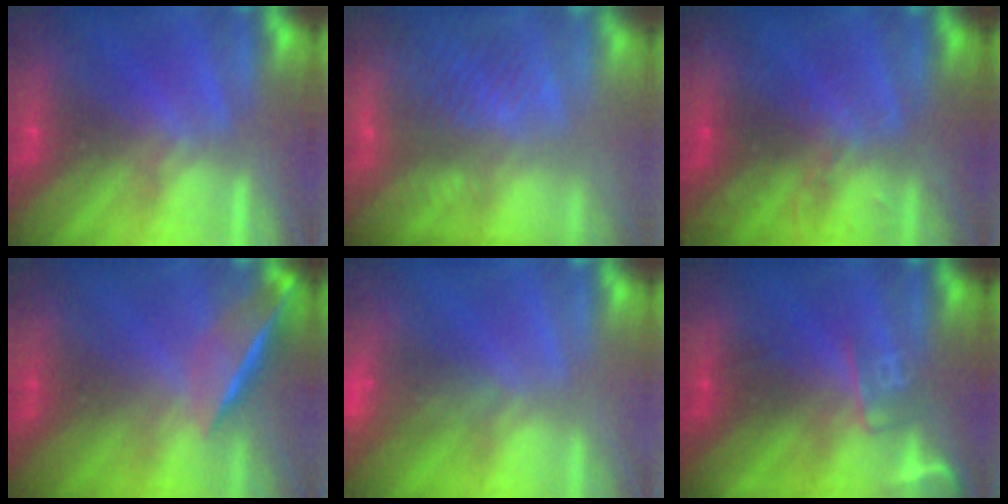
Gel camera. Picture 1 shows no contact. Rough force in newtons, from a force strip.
{"total": 9.4}
{"total": 2.9}
{"total": 3.7}
{"total": 8.3}
{"total": 2.7}